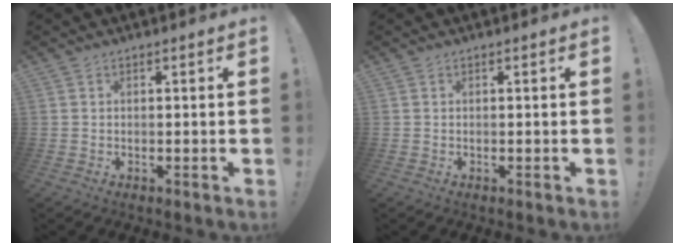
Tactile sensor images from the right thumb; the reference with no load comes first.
{"total": 0.0}